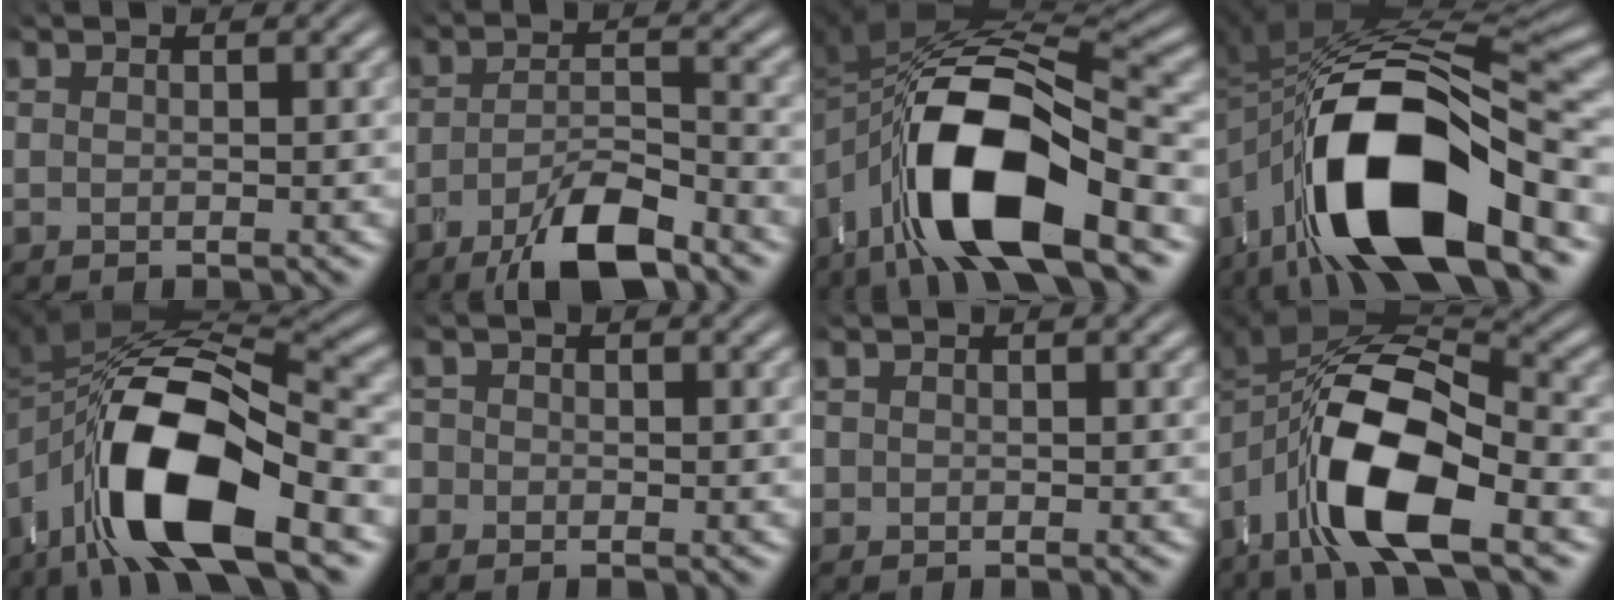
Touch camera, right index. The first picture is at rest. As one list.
[{"total": 6.5, "force": [-4.7, 1.8, 4.0], "torque": [-0.053, -0.003, -0.079]}, {"total": 16.6, "force": [-2.5, 9.0, 13.7], "torque": [-0.252, -0.021, -0.036]}, {"total": 18.9, "force": [-2.9, 9.3, 16.2], "torque": [-0.288, -0.013, -0.043]}, {"total": 14.9, "force": [-3.1, 8.1, 12.2], "torque": [-0.223, -0.021, -0.043]}, {"total": 1.8, "force": [-0.7, 1.7, 0.1], "torque": [-0.005, -0.002, -0.021]}, {"total": 1.6, "force": [-0.1, 1.5, 0.3], "torque": [-0.012, -0.004, -0.005]}, {"total": 12.3, "force": [-2.2, 7.6, 9.4], "torque": [-0.188, -0.028, -0.031]}]